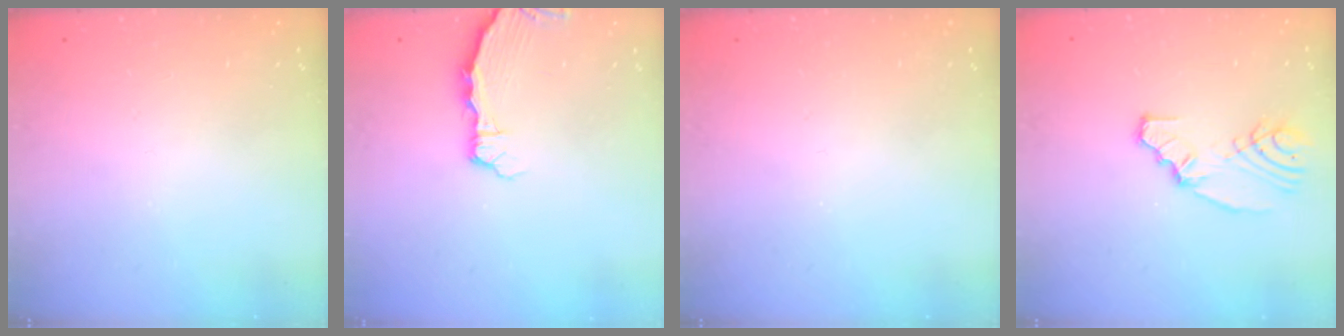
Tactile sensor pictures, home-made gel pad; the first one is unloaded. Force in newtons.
{"total": 2.6, "press": 2.5, "slide": 0.3}
{"total": 0.0}
{"total": 7.3, "press": 6.3, "slide": 3.6}